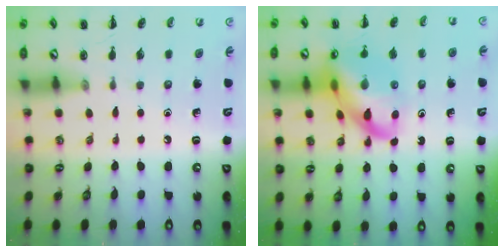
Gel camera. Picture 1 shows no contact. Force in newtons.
{"total": 18.6, "press": 18.4, "slide": 2.8}